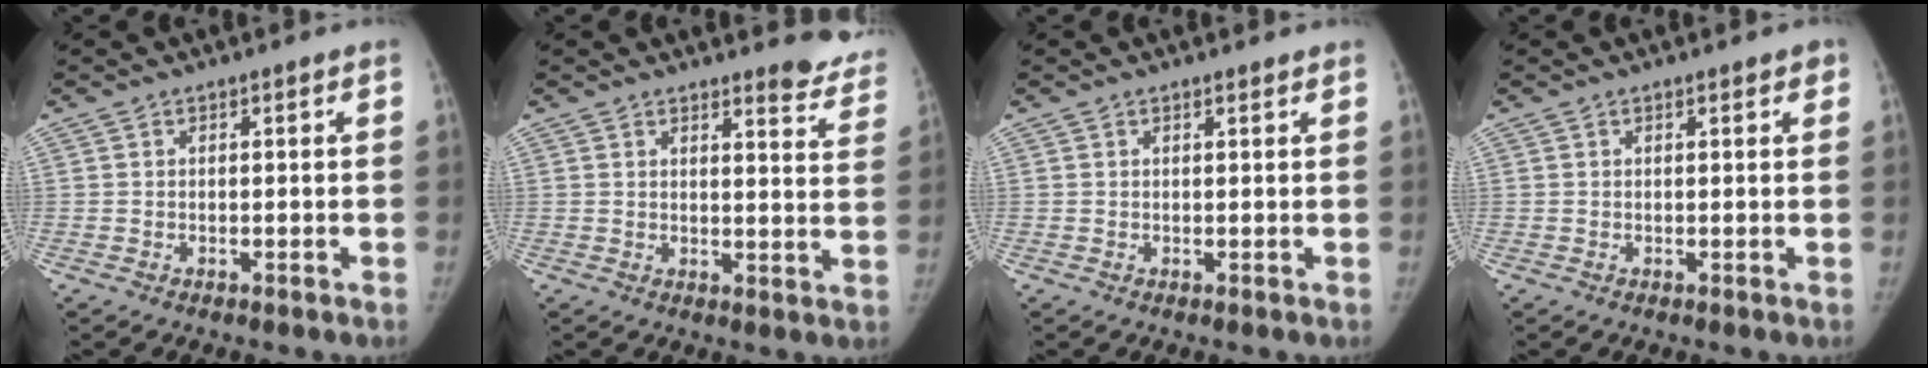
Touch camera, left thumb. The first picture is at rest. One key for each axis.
{"total": 9.5, "fx": 9.1, "fy": 1.9, "fz": 2.2, "tx": 0.007, "ty": -0.083, "tz": 0.080}
{"total": 0.8, "fx": 0.7, "fy": 0.2, "fz": 0.3, "tx": -0.008, "ty": -0.005, "tz": 0.011}
{"total": 1.6, "fx": 1.0, "fy": 0.6, "fz": 1.0, "tx": -0.005, "ty": -0.001, "tz": 0.010}